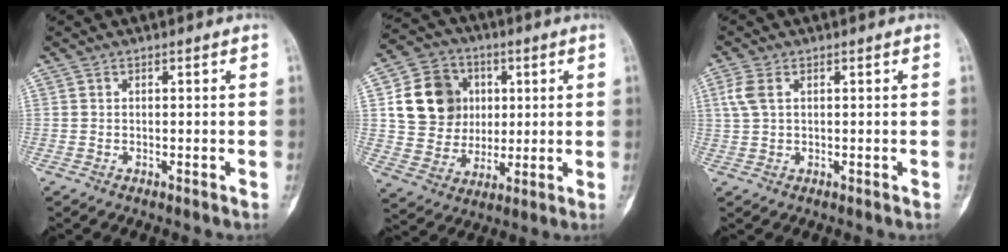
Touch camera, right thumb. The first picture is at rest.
{"total": 14.9, "force": [3.3, 12.8, 6.9], "torque": [-0.086, -0.001, 0.065]}
{"total": 3.6, "force": [1.1, 2.1, 2.7], "torque": [-0.078, 0.010, 0.025]}